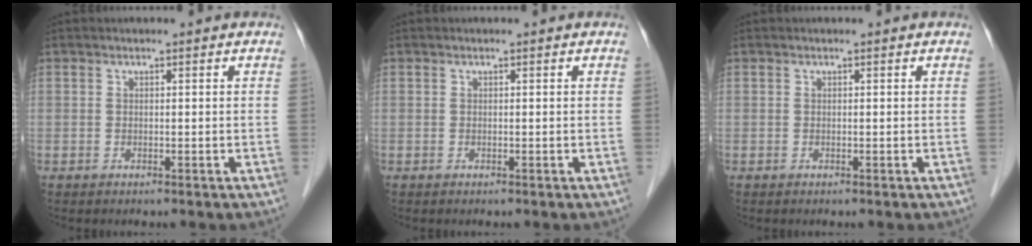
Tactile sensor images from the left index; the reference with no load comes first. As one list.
[{"total": 0.0}, {"total": 0.0}]